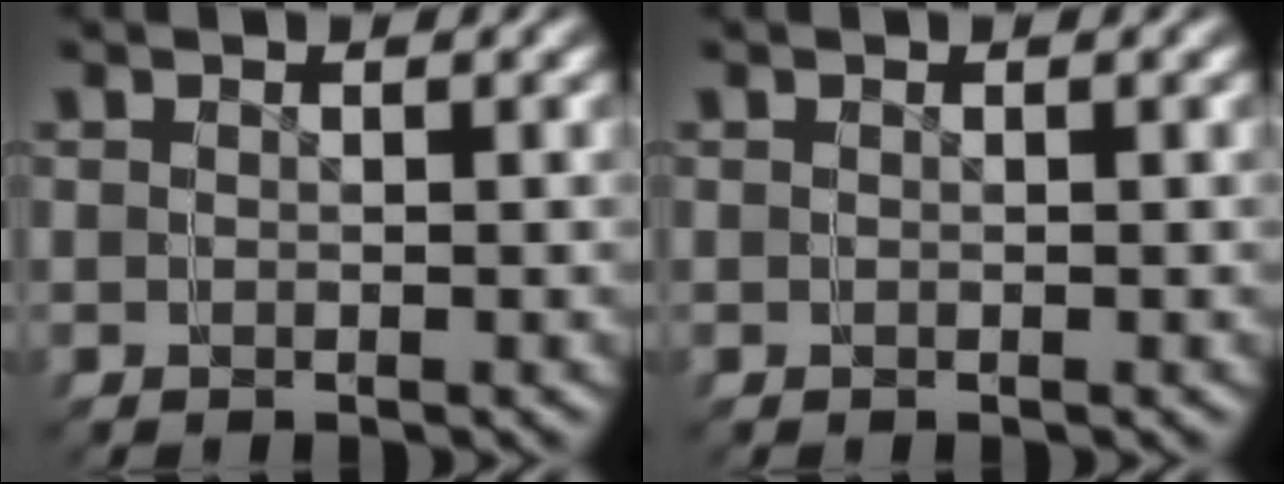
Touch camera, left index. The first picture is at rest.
{"total": 0.0}